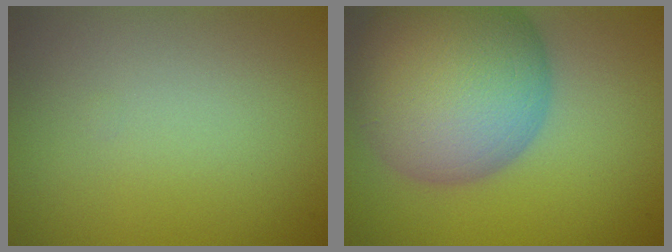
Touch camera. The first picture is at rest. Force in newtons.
{"total": 13.3, "press": 13.2, "slide": 0.9}